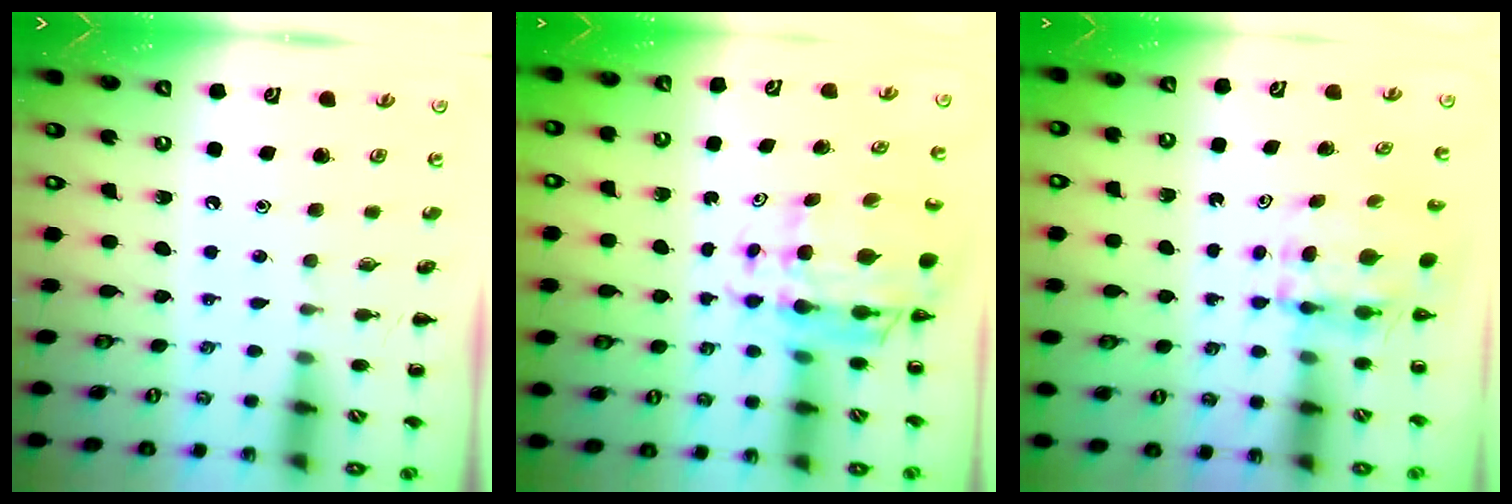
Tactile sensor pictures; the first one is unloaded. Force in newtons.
{"total": 9.1, "press": 8.5, "slide": 3.3}
{"total": 3.9, "press": 3.8, "slide": 0.3}